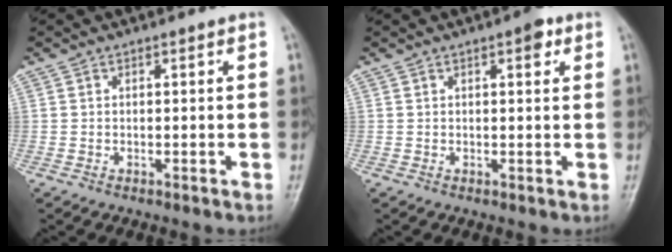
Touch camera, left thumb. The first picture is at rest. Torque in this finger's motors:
{"motor_torque": [0.49, 0.30, 0.39, -0.01, 0.00]}